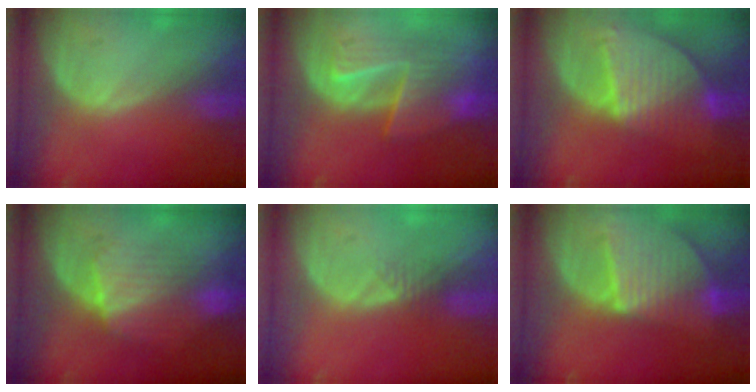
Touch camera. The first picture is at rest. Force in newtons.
{"total": 7.7, "press": 7.6, "slide": 1.4}
{"total": 9.5, "press": 8.1, "slide": 4.8}
{"total": 7.2, "press": 7.1, "slide": 0.4}
{"total": 1.6, "press": 1.4, "slide": 0.9}
{"total": 9.5, "press": 8.2, "slide": 4.7}